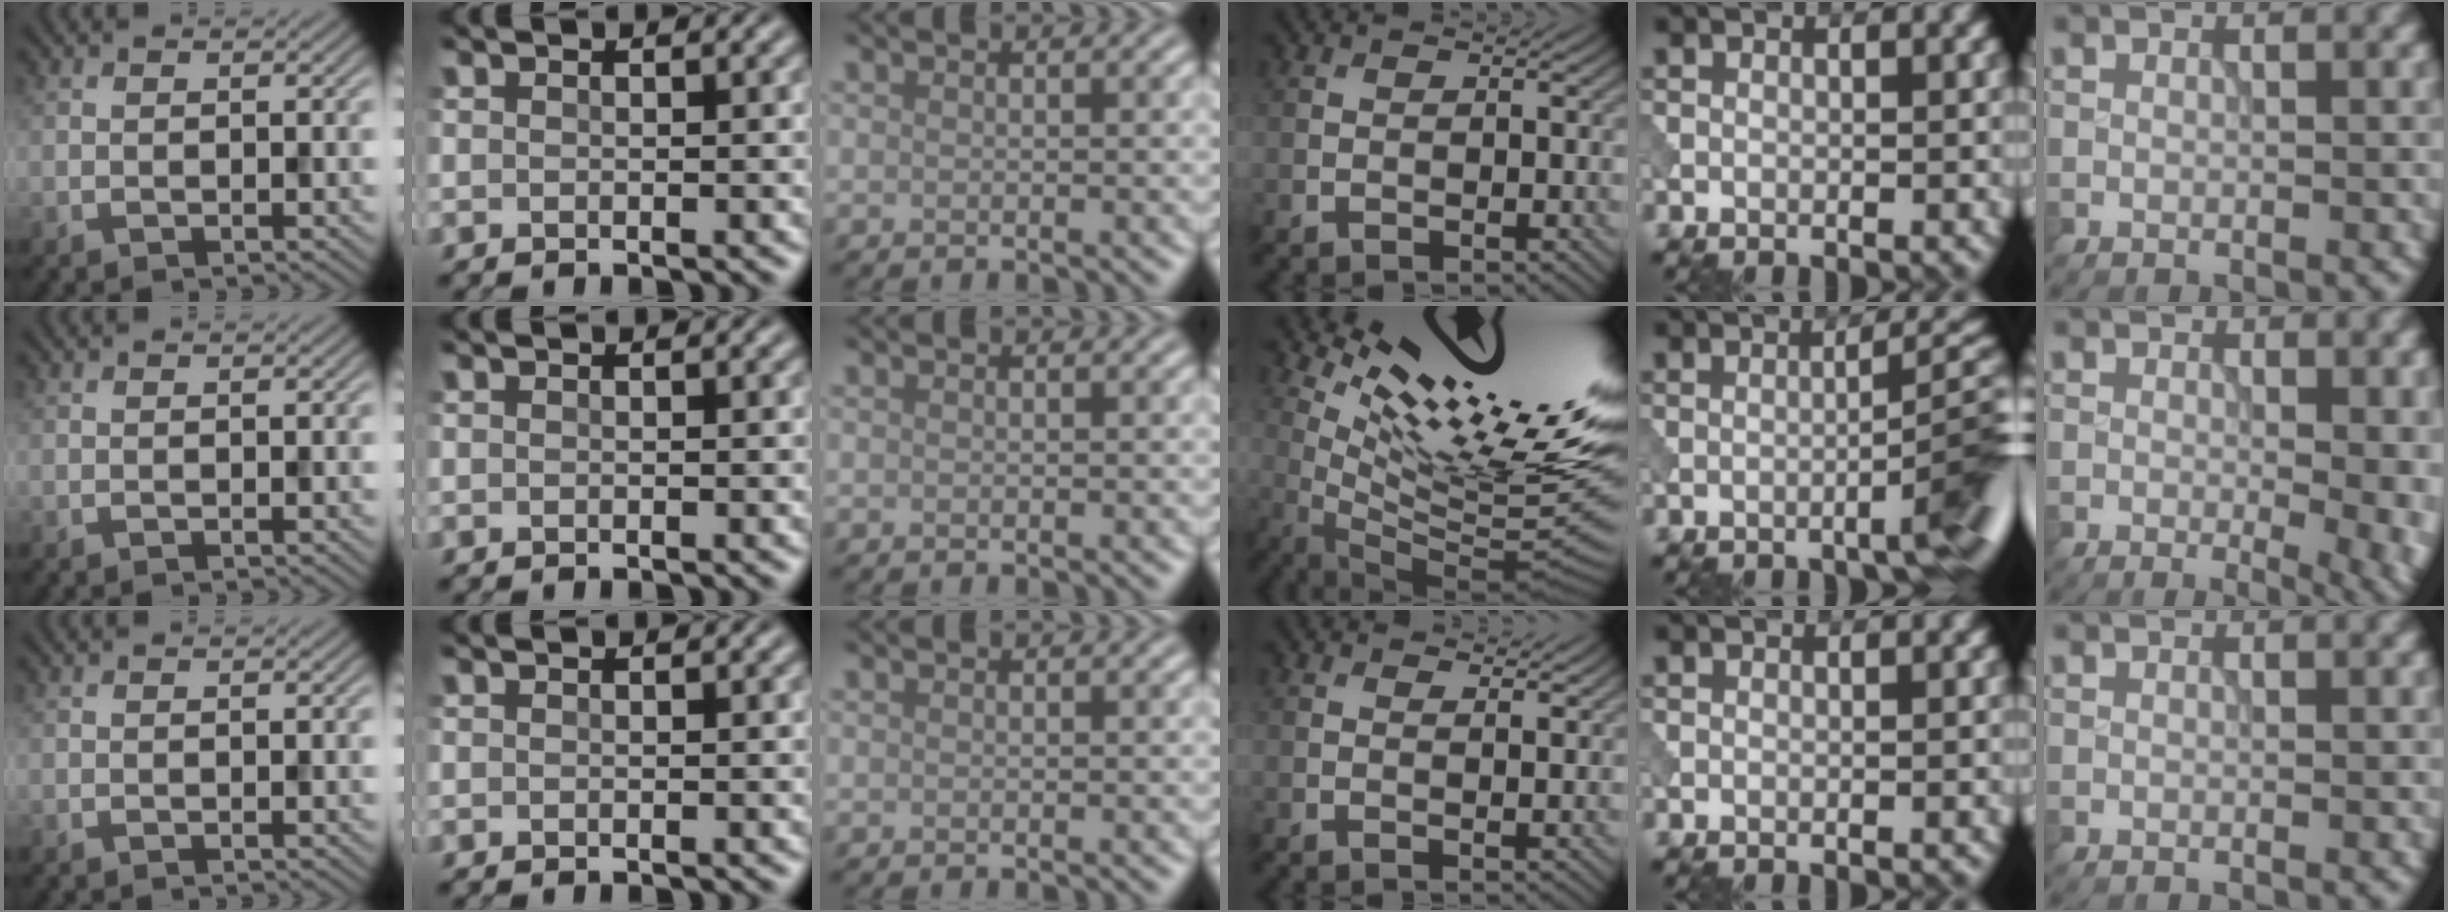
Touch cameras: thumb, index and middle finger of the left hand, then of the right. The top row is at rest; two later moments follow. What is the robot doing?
{"motion": "dispense", "object": "syringe"}